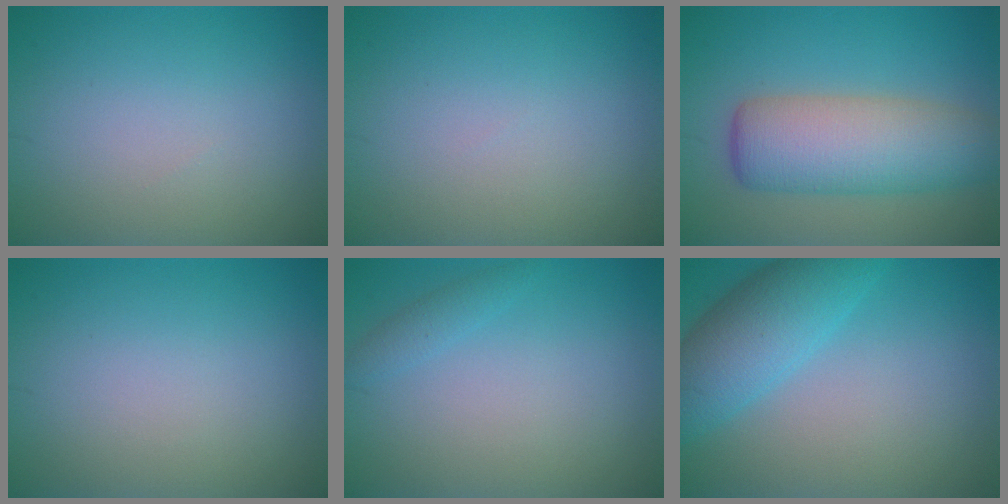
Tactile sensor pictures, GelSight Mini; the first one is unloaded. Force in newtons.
{"total": 0.0}
{"total": 7.8, "press": 7.8, "slide": 0.2}
{"total": 0.0}
{"total": 1.2, "press": 1.2, "slide": 0.1}
{"total": 6.0, "press": 6.0, "slide": 0.3}